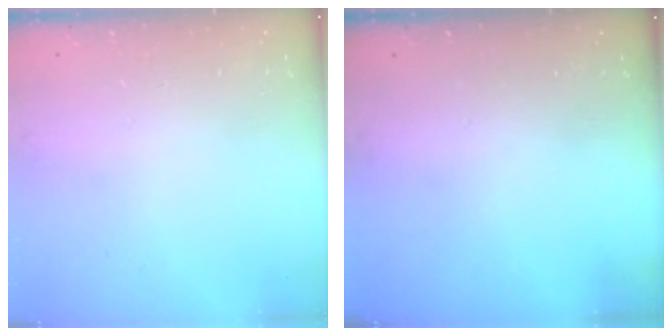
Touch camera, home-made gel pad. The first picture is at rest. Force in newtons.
{"total": 0.0}